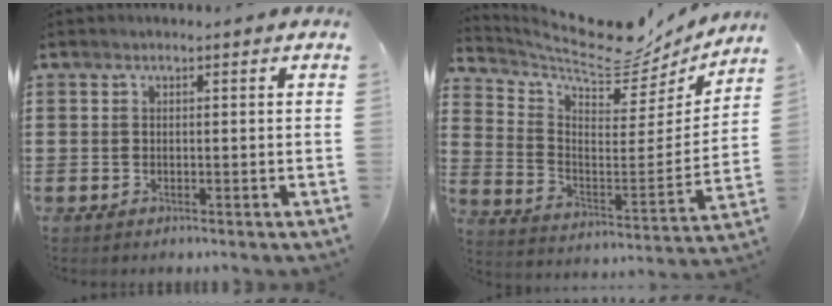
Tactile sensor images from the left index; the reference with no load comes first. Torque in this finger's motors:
{"motor_torque": [1.31, -0.83, 0.42, 0.08]}